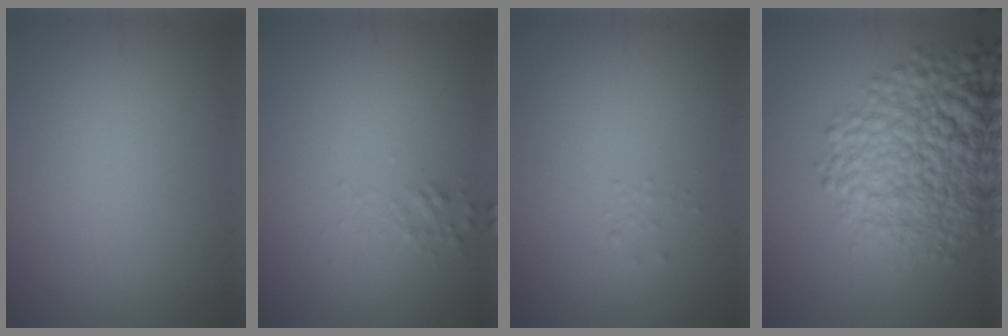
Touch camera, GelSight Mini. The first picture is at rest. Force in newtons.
{"total": 1.0, "press": 1.0, "slide": 0.0}
{"total": 0.7, "press": 0.7, "slide": 0.1}
{"total": 9.7, "press": 9.7, "slide": 0.4}